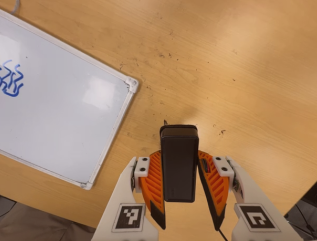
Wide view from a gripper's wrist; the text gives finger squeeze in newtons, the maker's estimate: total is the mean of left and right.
{"total": 5.1, "left": 4.2, "right": 6.0}